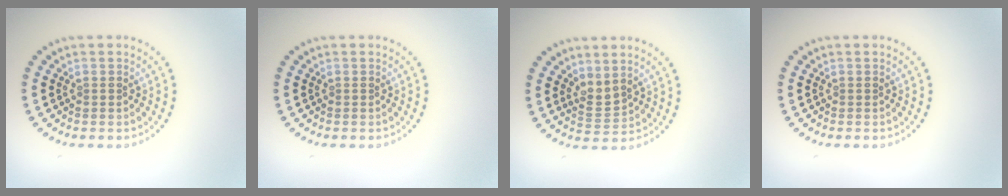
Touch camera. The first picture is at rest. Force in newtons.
{"total": 0.0}
{"total": 1.8, "press": 1.3, "slide": 1.1}
{"total": 0.0}